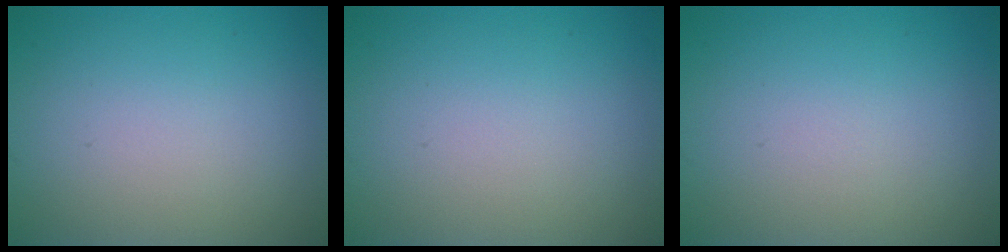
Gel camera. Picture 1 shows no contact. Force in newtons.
{"total": 0.0}
{"total": 0.0}